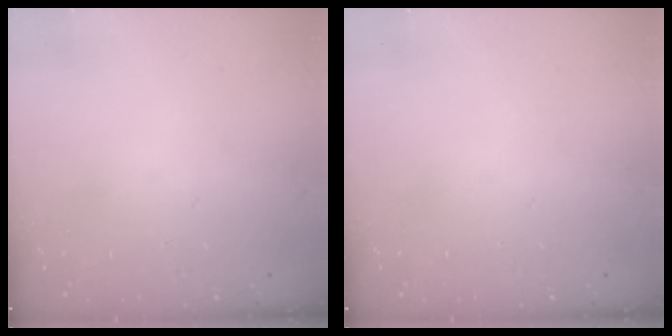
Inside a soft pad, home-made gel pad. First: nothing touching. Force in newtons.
{"total": 0.0}